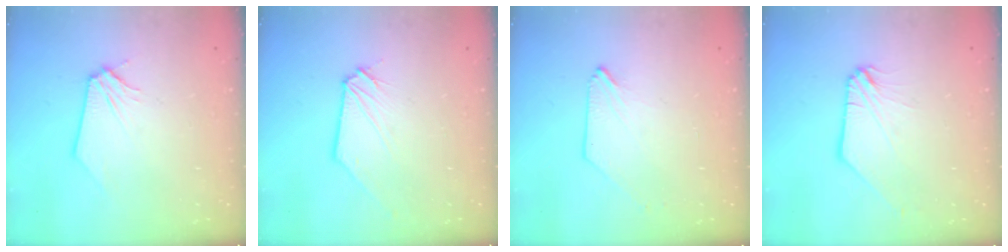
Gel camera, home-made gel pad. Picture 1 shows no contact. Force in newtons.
{"total": 0.0}
{"total": 0.7, "press": 0.7, "slide": 0.2}
{"total": 1.0, "press": 1.0, "slide": 0.3}